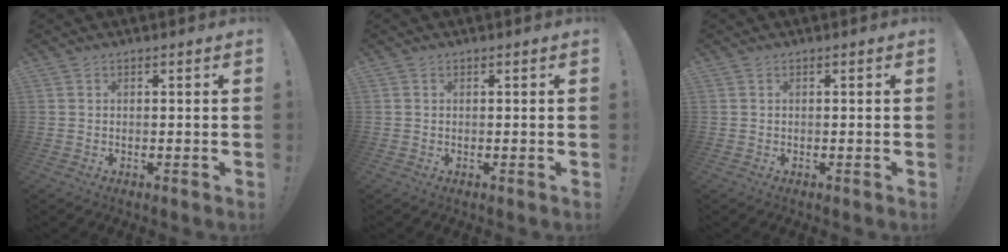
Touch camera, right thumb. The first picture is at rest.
{"total": 0.0}
{"total": 0.0}